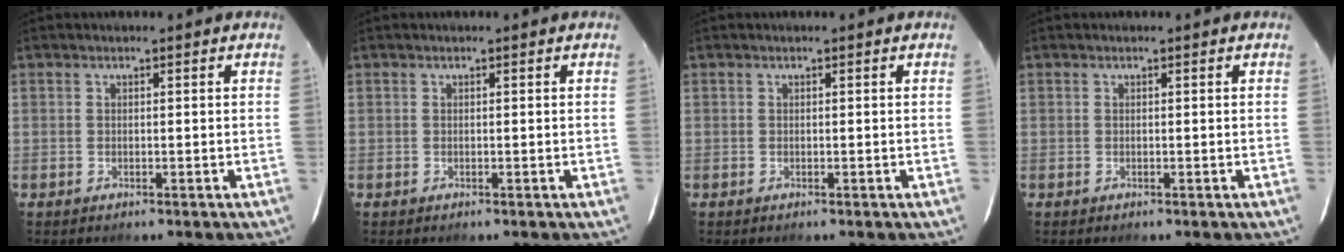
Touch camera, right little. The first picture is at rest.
{"total": 0.0}
{"total": 0.0}
{"total": 0.0}